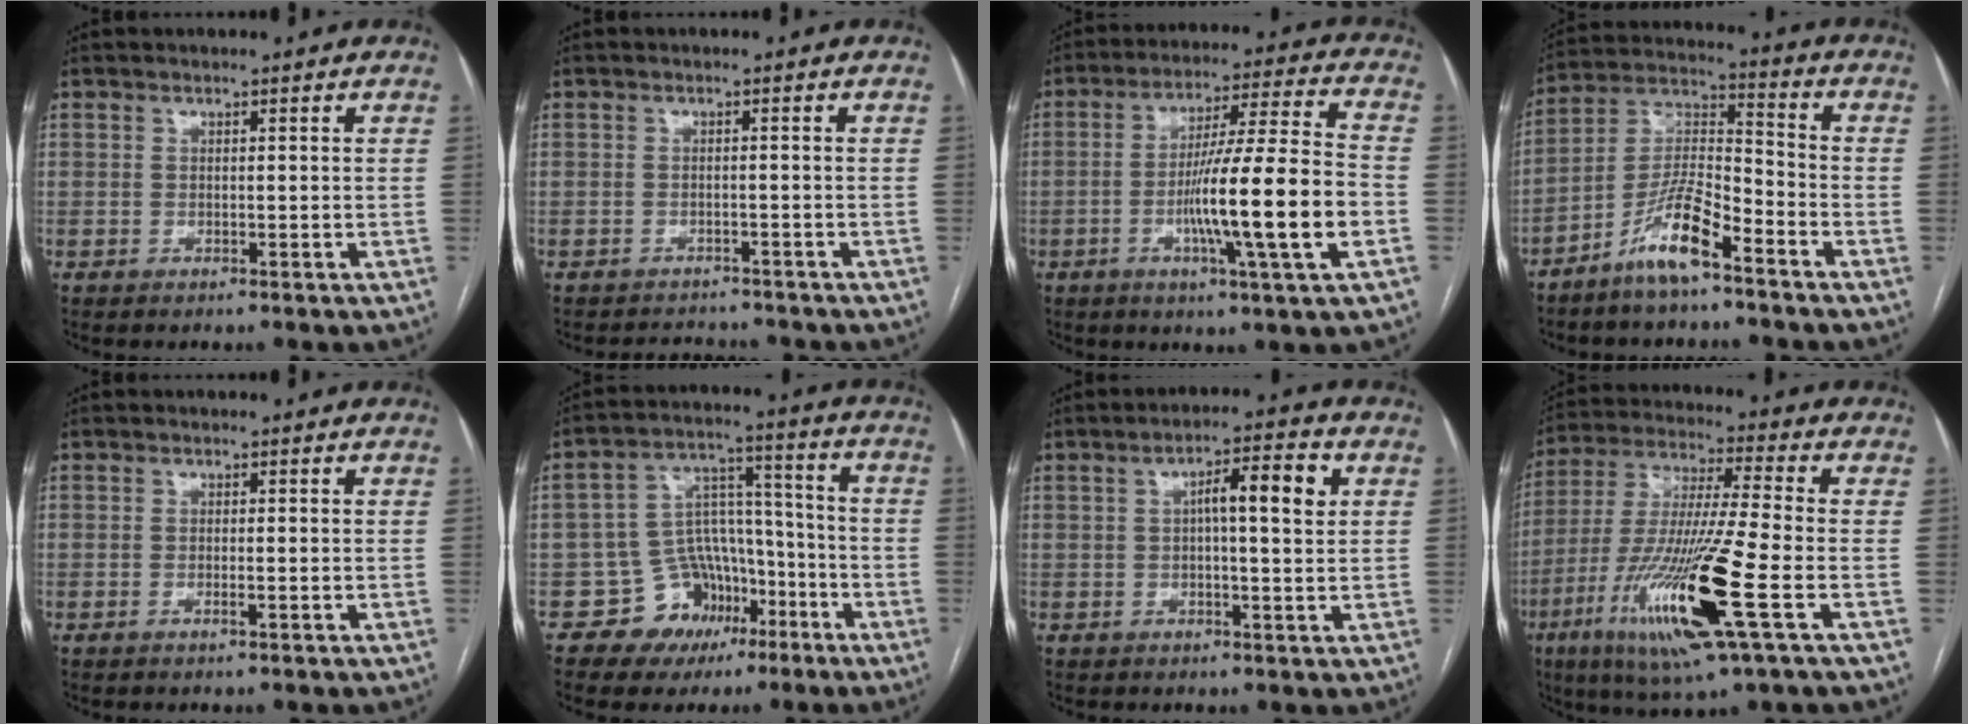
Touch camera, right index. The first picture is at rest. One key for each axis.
{"total": 4.4, "fx": -4.3, "fy": 1.1, "fz": 0.1, "tx": 0.002, "ty": 0.003, "tz": -0.059}
{"total": 16.5, "fx": -4.1, "fy": -0.6, "fz": 16.0, "tx": -0.270, "ty": -0.003, "tz": -0.072}
{"total": 10.2, "fx": -6.8, "fy": 1.7, "fz": 7.5, "tx": -0.154, "ty": 0.000, "tz": -0.133}
{"total": 0.9, "fx": -0.4, "fy": 0.0, "fz": 0.8, "tx": -0.017, "ty": -0.001, "tz": -0.006}
{"total": 10.5, "fx": -5.6, "fy": 8.4, "fz": 2.9, "tx": -0.031, "ty": 0.054, "tz": -0.080}
{"total": 7.1, "fx": 1.6, "fy": 1.3, "fz": 6.8, "tx": -0.109, "ty": 0.017, "tz": 0.024}
{"total": 19.2, "fx": -7.1, "fy": 0.7, "fz": 17.8, "tx": -0.380, "ty": -0.034, "tz": -0.133}